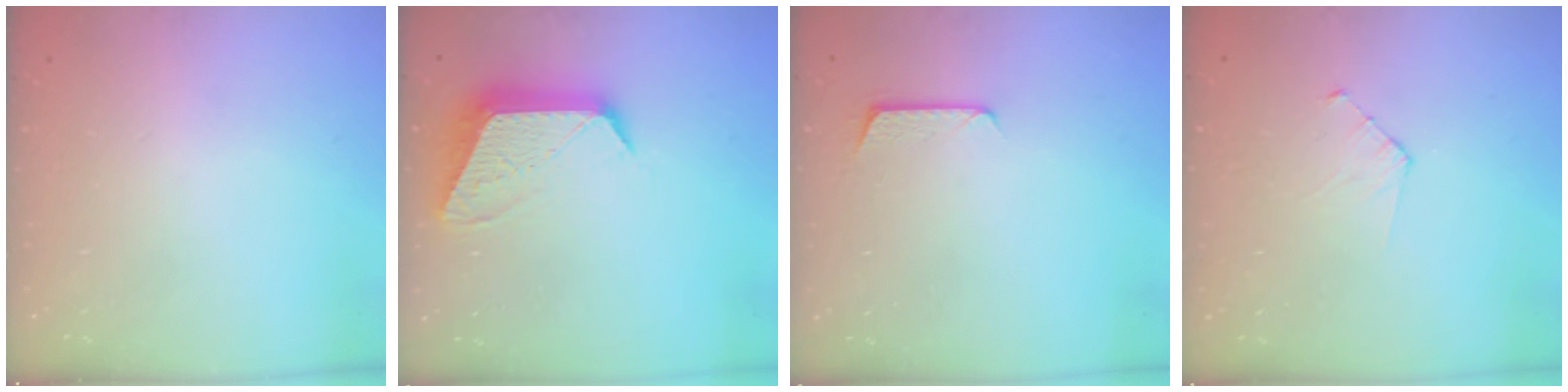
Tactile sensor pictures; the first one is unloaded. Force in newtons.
{"total": 12.1, "press": 12.1, "slide": 0.6}
{"total": 6.3, "press": 6.3, "slide": 0.5}
{"total": 3.7, "press": 3.7, "slide": 0.4}